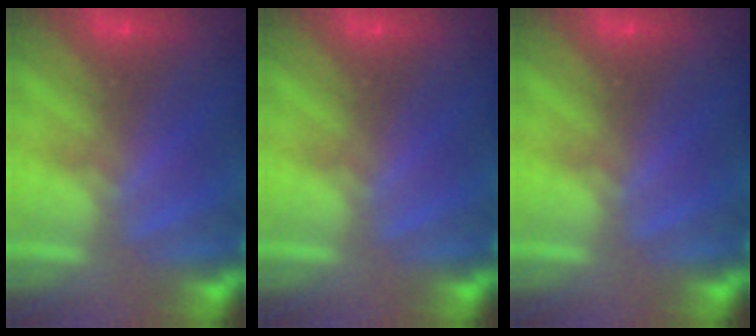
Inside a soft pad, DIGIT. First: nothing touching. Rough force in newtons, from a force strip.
{"total": 0.0}
{"total": 0.0}